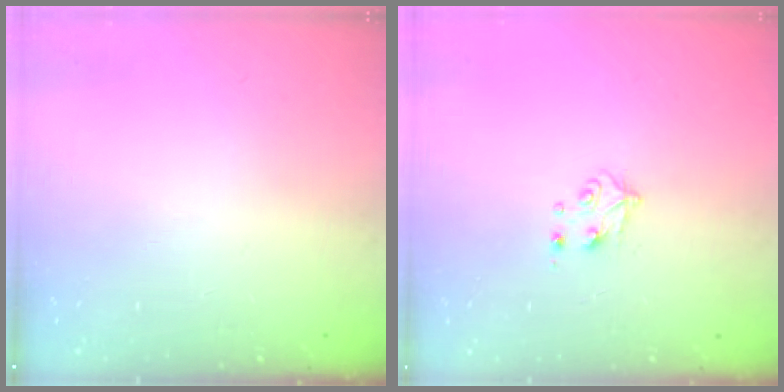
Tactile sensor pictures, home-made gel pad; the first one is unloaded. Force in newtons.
{"total": 4.7, "press": 4.6, "slide": 0.6}